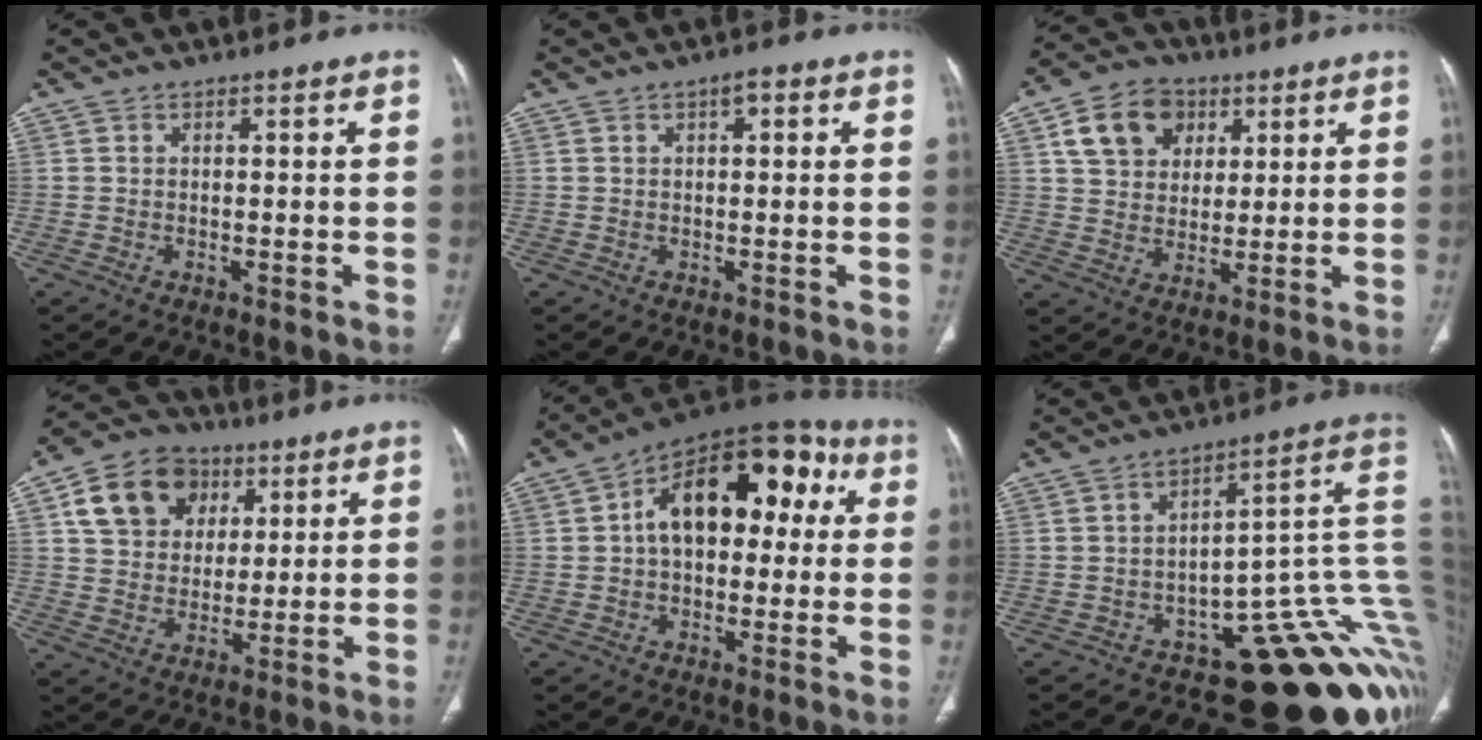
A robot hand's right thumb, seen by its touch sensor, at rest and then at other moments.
{"total": 2.7, "force": [1.1, 1.1, 2.2], "torque": [-0.029, 0.001, 0.013]}
{"total": 11.6, "force": [4.7, 9.0, 5.6], "torque": [-0.069, -0.007, 0.081]}
{"total": 13.8, "force": [5.3, 11.0, 6.5], "torque": [-0.088, -0.002, 0.089]}
{"total": 20.0, "force": [4.0, 11.9, 15.6], "torque": [-0.186, 0.043, 0.046]}
{"total": 21.8, "force": [-5.2, 10.4, 18.4], "torque": [-0.098, 0.087, -0.060]}